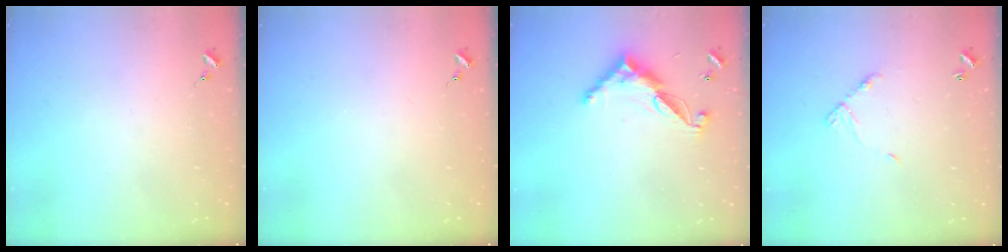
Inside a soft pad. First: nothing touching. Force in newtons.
{"total": 0.0}
{"total": 11.6, "press": 11.6, "slide": 0.4}
{"total": 6.9, "press": 6.8, "slide": 0.6}